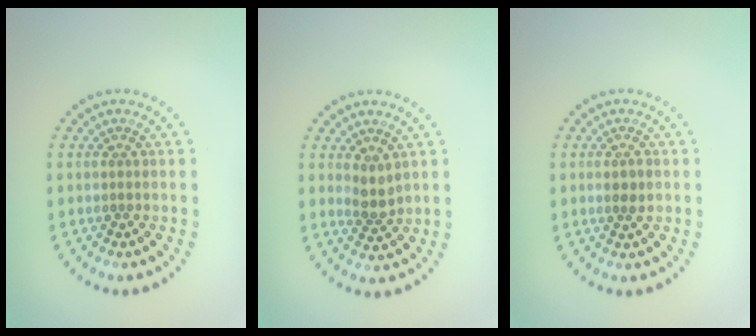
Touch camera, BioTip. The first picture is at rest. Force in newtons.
{"total": 1.7, "press": 1.4, "slide": 1.0}
{"total": 1.4, "press": 1.4, "slide": 0.3}